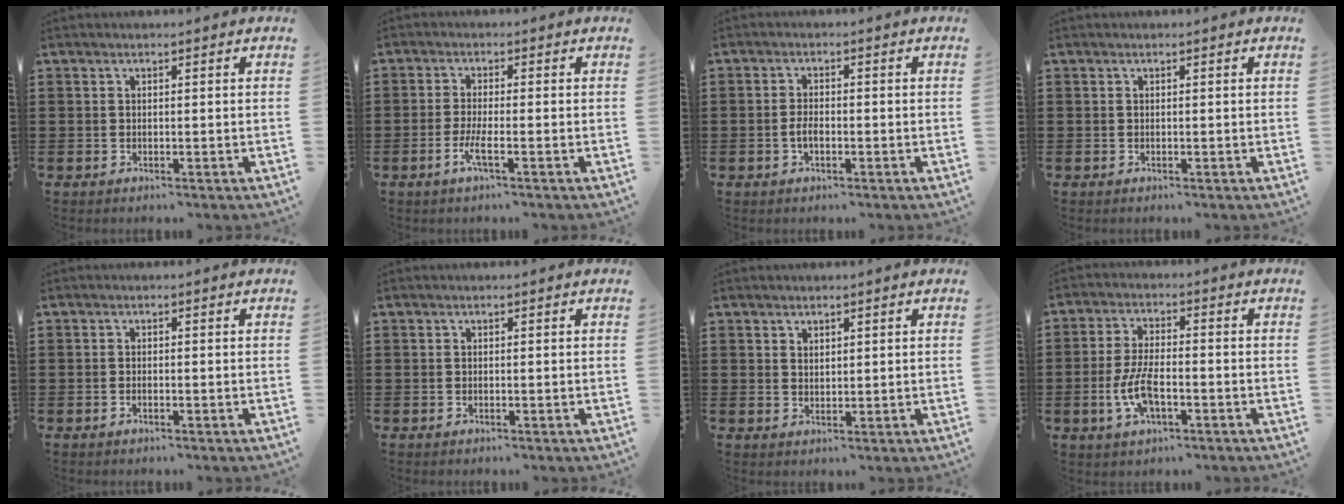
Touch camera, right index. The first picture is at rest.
{"total": 3.4, "force": [-1.7, 0.3, 3.0], "torque": [-0.062, -0.005, -0.036]}
{"total": 2.2, "force": [-0.7, 1.1, 1.8], "torque": [-0.043, 0.001, -0.016]}
{"total": 0.0}
{"total": 0.5, "force": [-0.4, 0.1, 0.3], "torque": [-0.007, -0.003, -0.007]}
{"total": 0.0}
{"total": 1.4, "force": [1.3, 0.7, 0.1], "torque": [-0.002, 0.001, 0.025]}
{"total": 7.1, "force": [-2.2, 2.8, 6.1], "torque": [-0.142, -0.007, -0.046]}